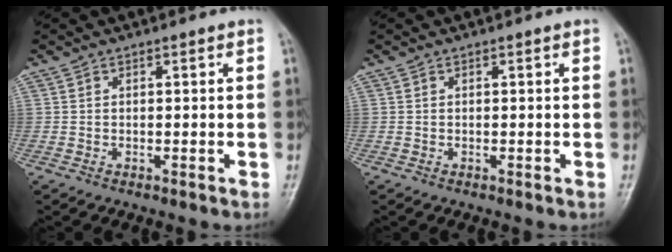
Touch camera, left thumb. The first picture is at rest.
{"total": 0.0}